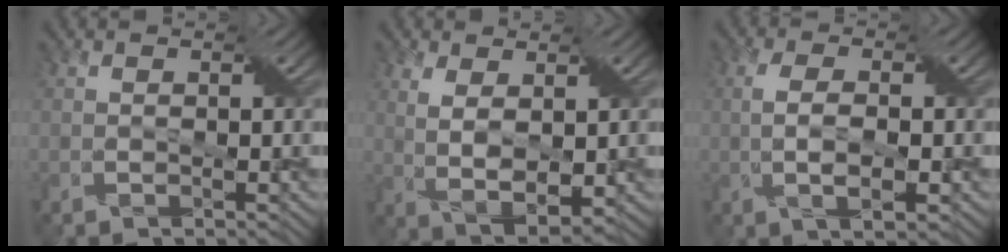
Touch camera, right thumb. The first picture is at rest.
{"total": 4.6, "force": [1.4, 1.9, 3.9], "torque": [-0.092, -0.003, 0.029]}
{"total": 3.7, "force": [-0.2, 1.1, 3.5], "torque": [-0.079, -0.002, -0.006]}